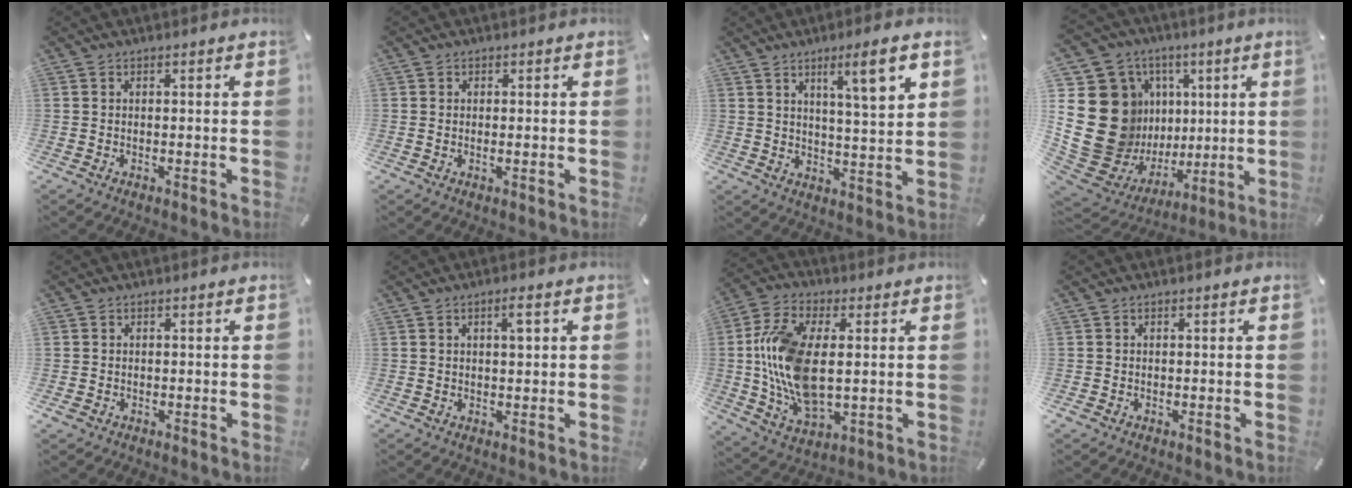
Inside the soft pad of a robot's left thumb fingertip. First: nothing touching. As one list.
[{"total": 0.7, "force": [0.1, 0.3, 0.7], "torque": [-0.005, -0.004, -0.001]}, {"total": 9.7, "force": [5.1, 1.5, 8.0], "torque": [-0.117, -0.026, 0.077]}, {"total": 28.9, "force": [2.2, 24.5, 15.2], "torque": [-0.278, -0.058, 0.112]}, {"total": 1.5, "force": [-0.3, 1.5, 0.1], "torque": [0.000, 0.006, -0.009]}, {"total": 2.9, "force": [1.1, 0.9, 2.6], "torque": [-0.047, 0.002, 0.014]}, {"total": 16.2, "force": [1.1, 8.9, 13.5], "torque": [-0.311, -0.012, 0.020]}, {"total": 0.6, "force": [-0.3, 0.6, 0.1], "torque": [-0.001, 0.003, -0.008]}]